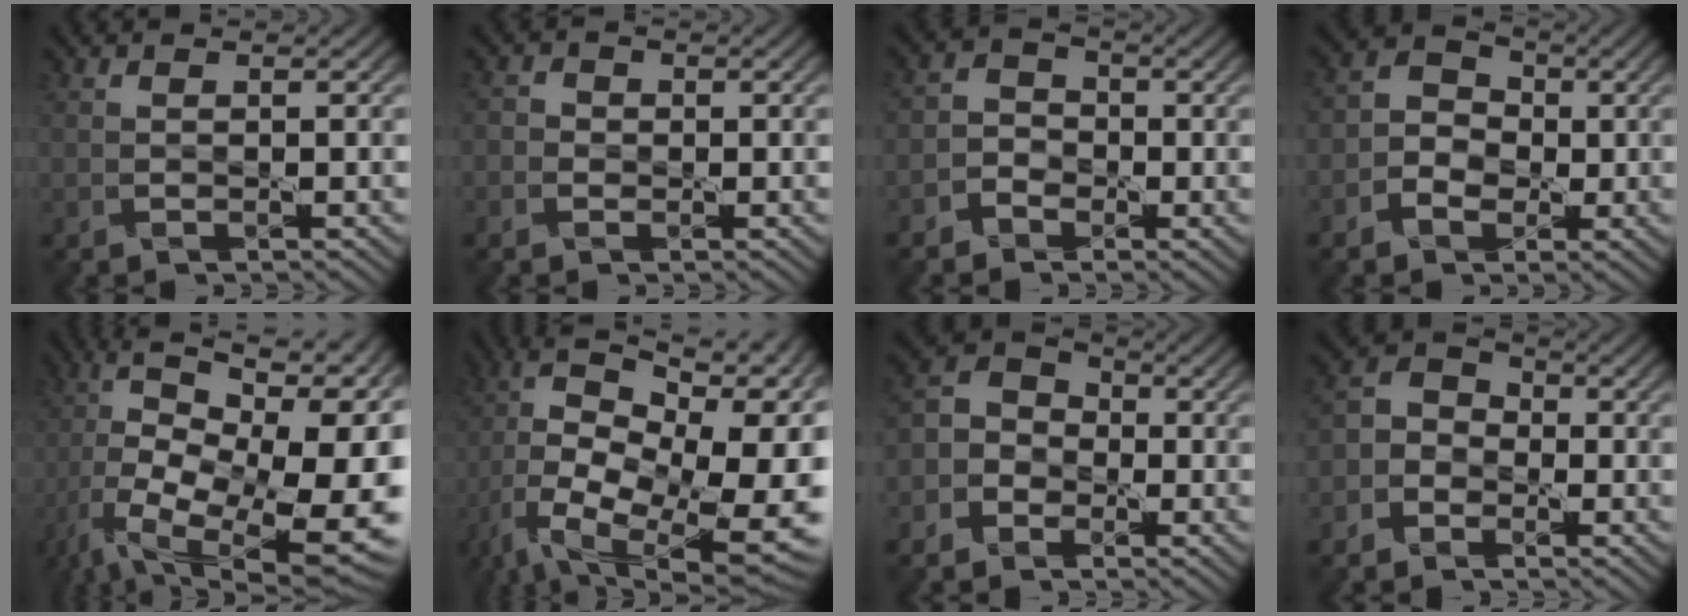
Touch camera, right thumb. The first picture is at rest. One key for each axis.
{"total": 1.5, "fx": -0.5, "fy": 1.4, "fz": 0.1, "tx": 0.004, "ty": 0.005, "tz": -0.018}
{"total": 2.9, "fx": -1.7, "fy": 2.3, "fz": 0.7, "tx": -0.013, "ty": 0.007, "tz": -0.048}
{"total": 4.4, "fx": -1.3, "fy": 3.7, "fz": 2.1, "tx": -0.037, "ty": 0.008, "tz": -0.038}
{"total": 17.6, "fx": -5.1, "fy": 8.5, "fz": 14.6, "tx": -0.274, "ty": -0.011, "tz": -0.087}
{"total": 18.7, "fx": -4.2, "fy": 10.0, "fz": 15.3, "tx": -0.285, "ty": 0.000, "tz": -0.057}
{"total": 5.3, "fx": -3.0, "fy": 4.0, "fz": 1.9, "tx": -0.055, "ty": 0.005, "tz": -0.079}
{"total": 4.6, "fx": -2.7, "fy": 3.3, "fz": 1.7, "tx": -0.048, "ty": 0.007, "tz": -0.071}